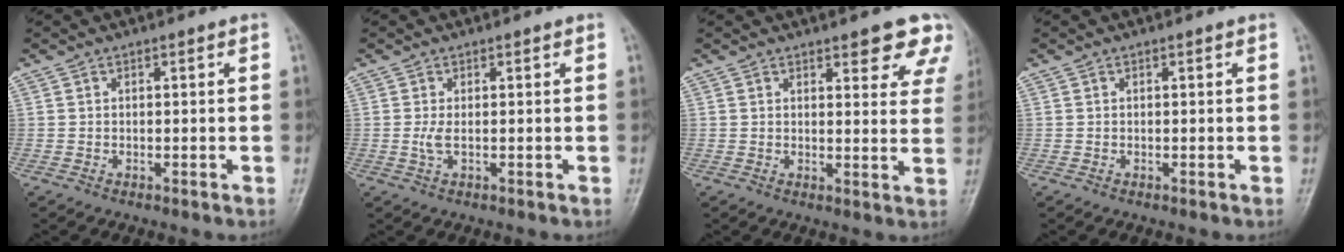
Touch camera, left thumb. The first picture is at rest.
{"total": 1.8, "force": [0.1, 0.5, 1.7], "torque": [-0.039, -0.001, 0.006]}
{"total": 8.8, "force": [6.3, 3.1, 5.3], "torque": [-0.024, -0.029, 0.064]}
{"total": 0.0}